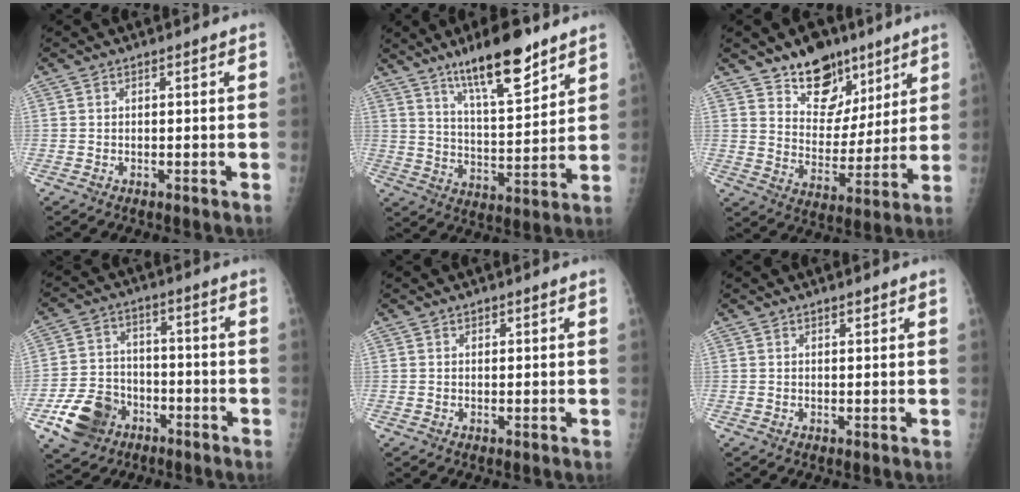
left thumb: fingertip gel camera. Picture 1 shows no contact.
{"total": 14.7, "force": [9.9, 3.7, 10.2], "torque": [-0.149, -0.060, 0.172]}
{"total": 13.3, "force": [9.1, 8.3, 5.0], "torque": [-0.036, -0.057, 0.156]}
{"total": 11.2, "force": [-5.4, 8.7, 4.6], "torque": [-0.068, 0.031, -0.093]}
{"total": 0.7, "force": [0.5, 0.4, 0.2], "torque": [0.002, -0.003, 0.006]}
{"total": 1.0, "force": [0.8, 0.3, 0.6], "torque": [-0.007, -0.005, 0.013]}